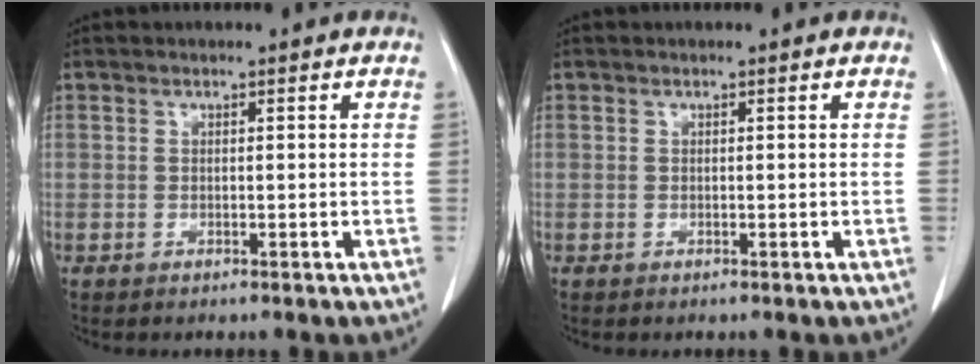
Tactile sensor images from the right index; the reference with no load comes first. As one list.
[{"total": 0.0}]